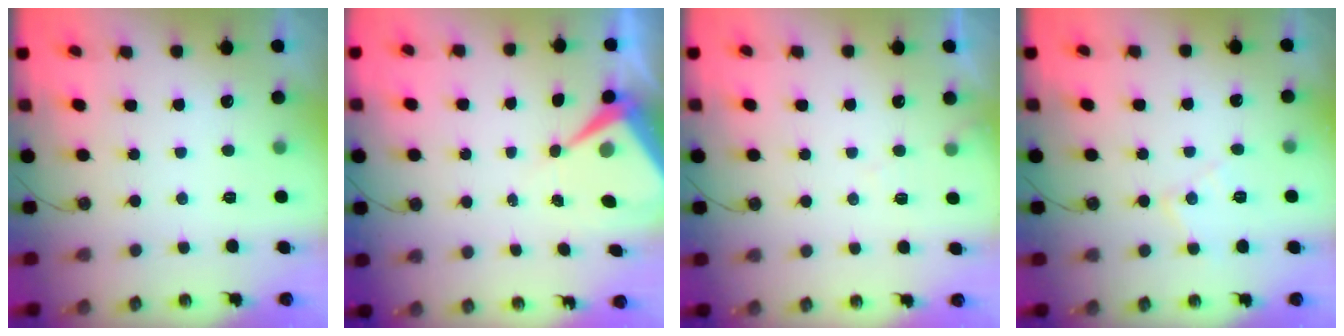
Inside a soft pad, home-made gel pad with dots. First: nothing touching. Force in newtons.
{"total": 7.2, "press": 7.2, "slide": 0.6}
{"total": 4.6, "press": 4.6, "slide": 0.7}
{"total": 7.4, "press": 7.4, "slide": 0.6}